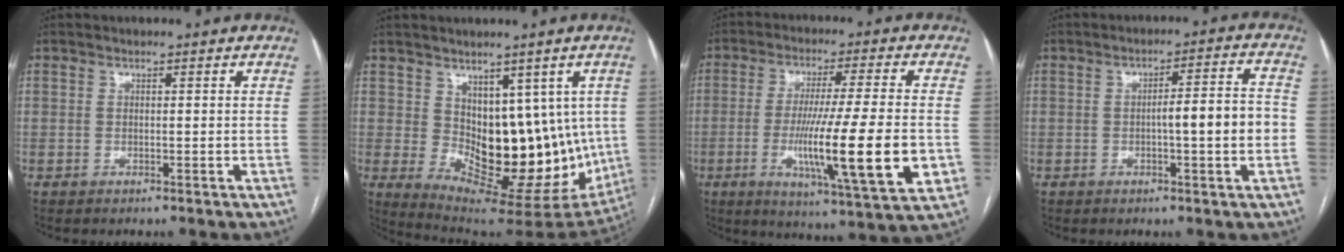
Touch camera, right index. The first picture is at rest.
{"total": 15.5, "force": [1.0, 8.0, 13.2], "torque": [-0.168, -0.007, 0.040]}
{"total": 18.0, "force": [-3.8, 0.5, 17.6], "torque": [-0.275, -0.027, -0.059]}
{"total": 7.6, "force": [-1.2, 0.4, 7.5], "torque": [-0.107, 0.017, -0.016]}